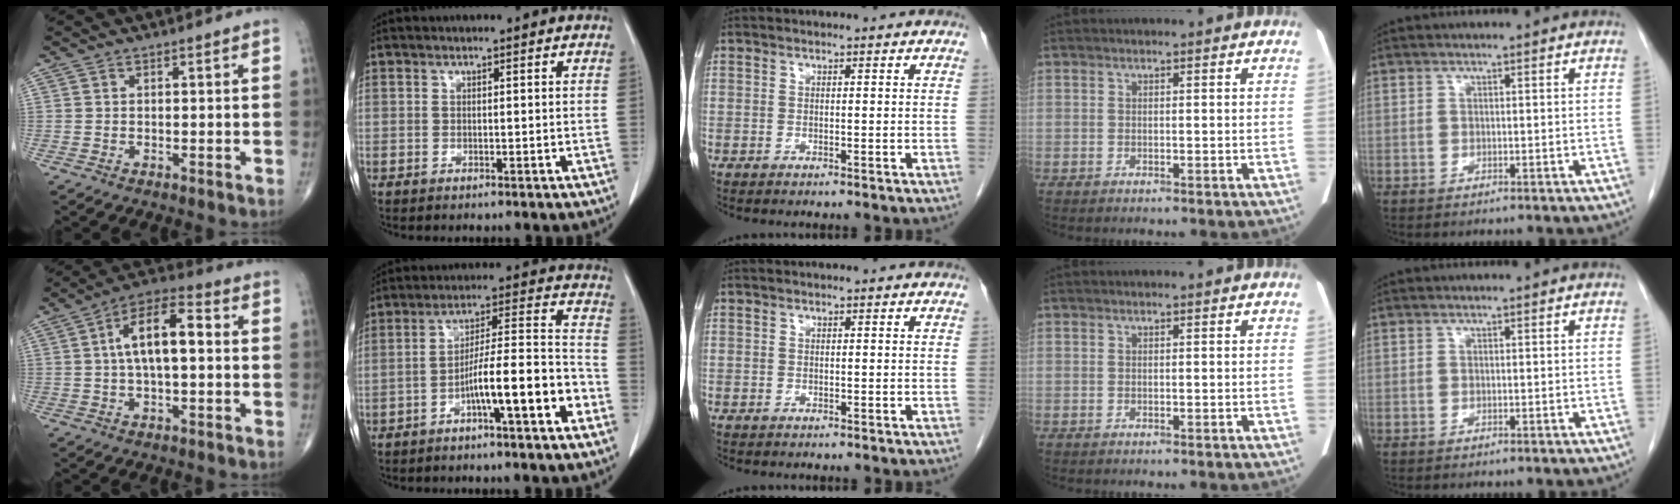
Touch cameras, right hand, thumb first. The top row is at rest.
{"thumb": {"total": 11.5, "force": [1.2, 4.9, 10.4], "torque": [-0.183, 0.031, 0.011]}, "index": {"total": 11.4, "force": [-5.2, 1.0, 10.1], "torque": [-0.160, 0.026, -0.082]}}